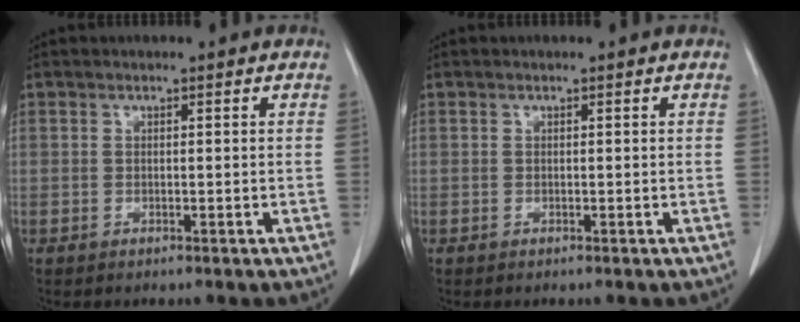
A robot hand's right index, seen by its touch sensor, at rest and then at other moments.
{"total": 0.0}